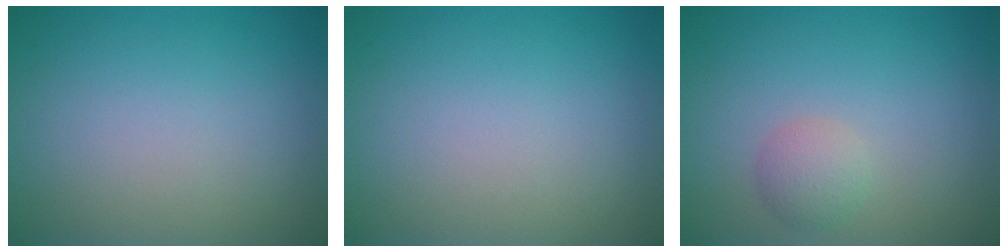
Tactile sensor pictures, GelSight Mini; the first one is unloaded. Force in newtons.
{"total": 0.0}
{"total": 1.8, "press": 1.8, "slide": 0.1}